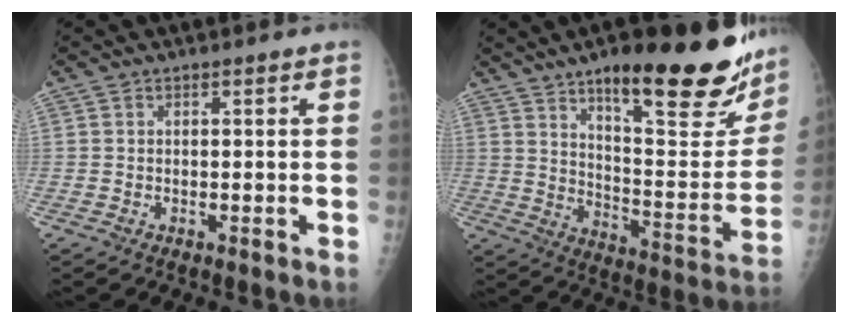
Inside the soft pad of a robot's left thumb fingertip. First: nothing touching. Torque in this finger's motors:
{"motor_torque": [0.49, 0.48, 1.41, -1.36, 0.21]}